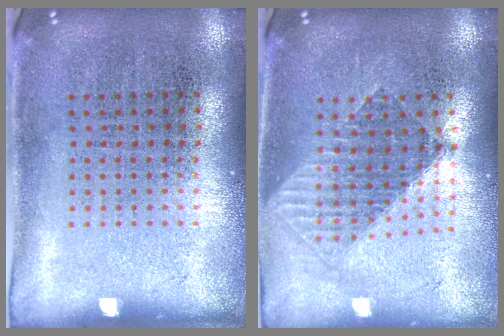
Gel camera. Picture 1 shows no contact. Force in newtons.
{"total": 1.5, "press": 1.3, "slide": 0.8}